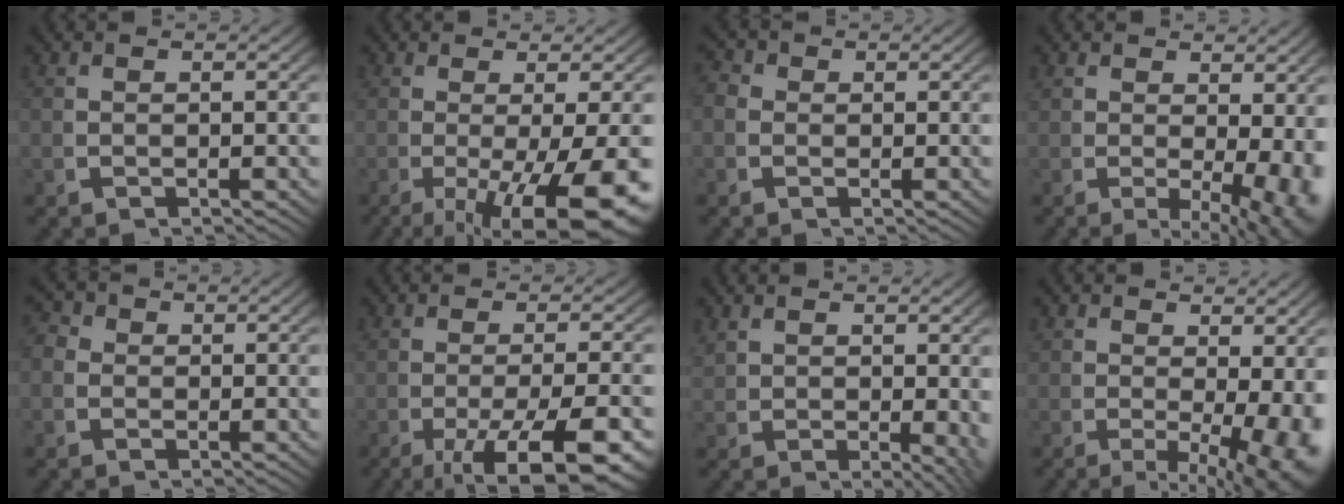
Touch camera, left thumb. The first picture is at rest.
{"total": 9.2, "force": [-3.3, 3.9, 7.6], "torque": [-0.137, -0.042, -0.027]}
{"total": 2.0, "force": [0.2, 1.8, 0.7], "torque": [-0.014, -0.006, -0.002]}
{"total": 5.4, "force": [-0.8, 2.6, 4.7], "torque": [-0.058, -0.029, 0.002]}
{"total": 2.3, "force": [0.3, 2.1, 0.9], "torque": [-0.020, -0.007, 0.000]}
{"total": 8.7, "force": [-4.1, 3.8, 6.7], "torque": [-0.122, -0.034, -0.044]}
{"total": 2.5, "force": [1.0, 0.8, 2.2], "torque": [-0.028, -0.013, 0.034]}
{"total": 7.1, "force": [-1.3, 3.6, 6.0], "torque": [-0.081, -0.036, -0.004]}